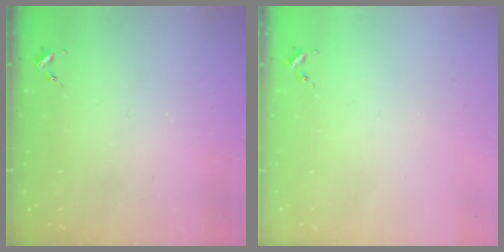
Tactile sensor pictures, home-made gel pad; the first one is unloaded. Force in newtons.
{"total": 0.0}